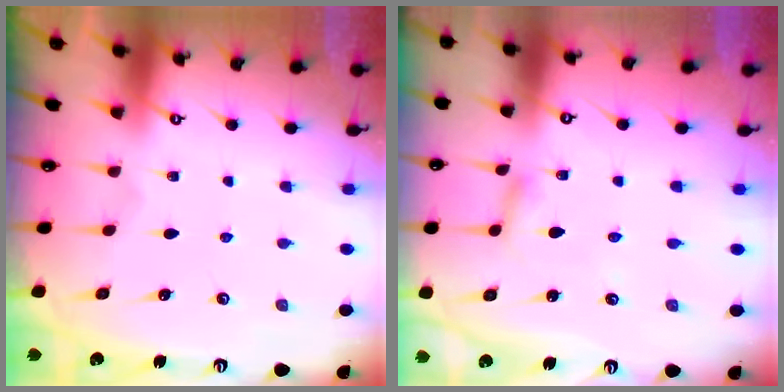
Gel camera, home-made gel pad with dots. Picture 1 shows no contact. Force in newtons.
{"total": 2.7, "press": 2.6, "slide": 0.3}